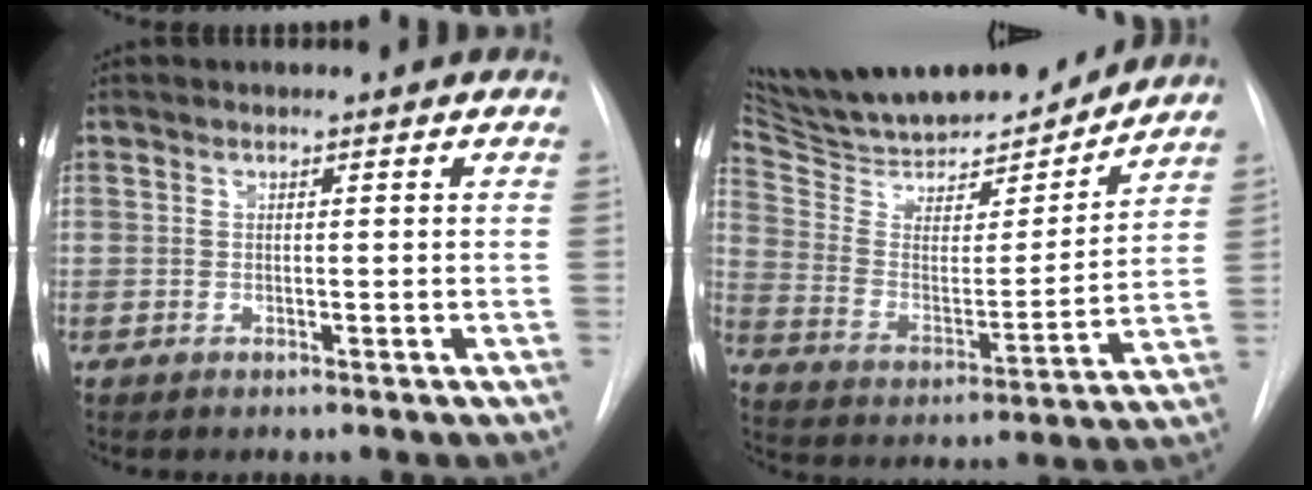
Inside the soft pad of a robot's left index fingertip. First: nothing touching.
{"total": 23.5, "force": [21.7, 5.2, 7.6], "torque": [-0.133, -0.012, 0.335]}